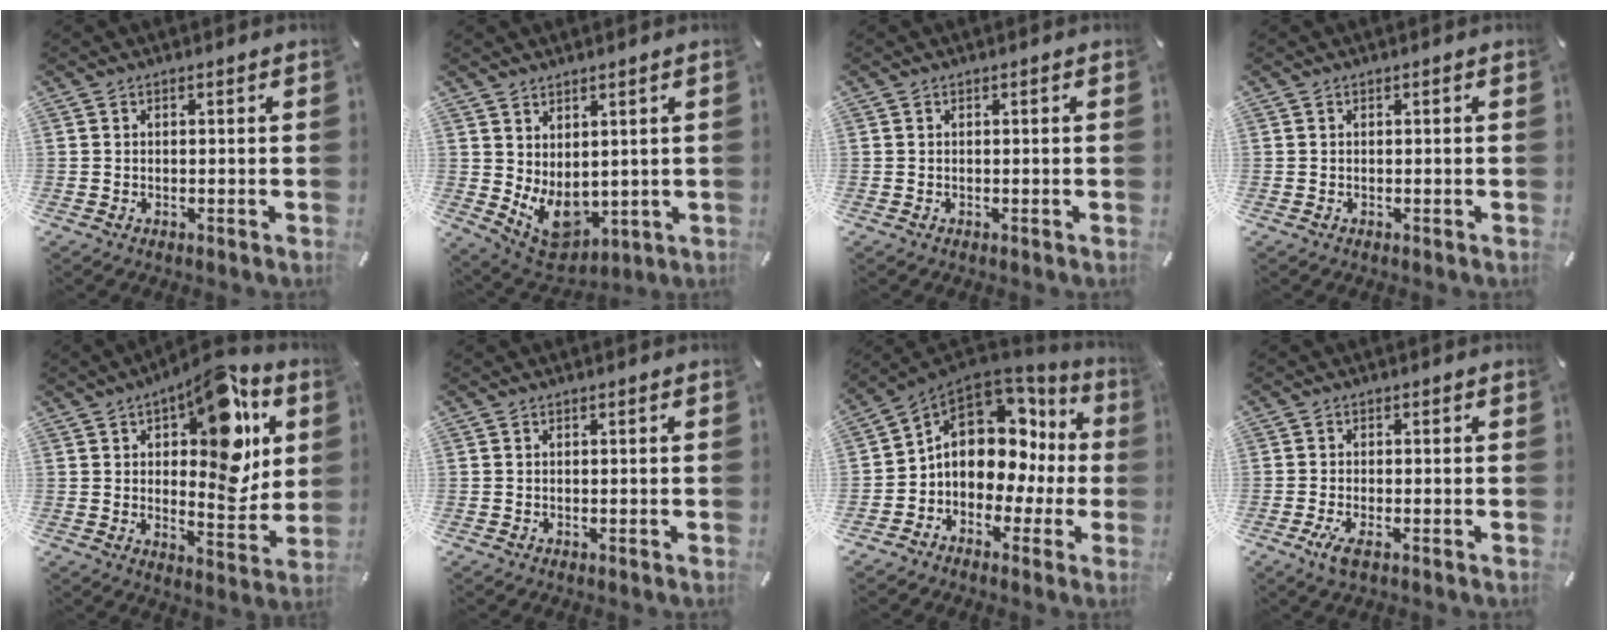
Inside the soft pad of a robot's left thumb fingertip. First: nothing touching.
{"total": 8.5, "force": [0.2, 6.8, 5.1], "torque": [-0.082, -0.023, 0.010]}
{"total": 0.0}
{"total": 0.0}
{"total": 17.7, "force": [7.7, 8.4, 13.5], "torque": [-0.166, -0.051, 0.125]}
{"total": 0.0}
{"total": 11.7, "force": [2.9, 9.3, 6.4], "torque": [-0.100, -0.028, 0.054]}
{"total": 3.3, "force": [-1.4, 1.1, 2.8], "torque": [-0.066, -0.006, -0.028]}